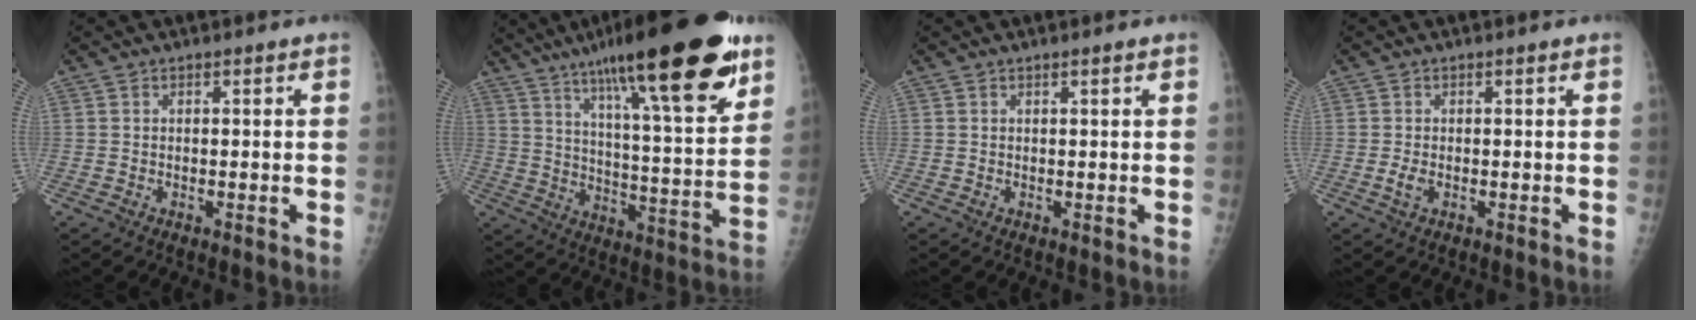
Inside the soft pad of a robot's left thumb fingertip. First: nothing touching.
{"total": 27.1, "force": [16.8, 5.2, 20.7], "torque": [-0.306, -0.045, 0.262]}
{"total": 0.6, "force": [0.4, 0.0, 0.4], "torque": [-0.010, -0.002, 0.008]}
{"total": 1.8, "force": [-0.2, 0.9, 1.6], "torque": [-0.035, -0.002, -0.002]}